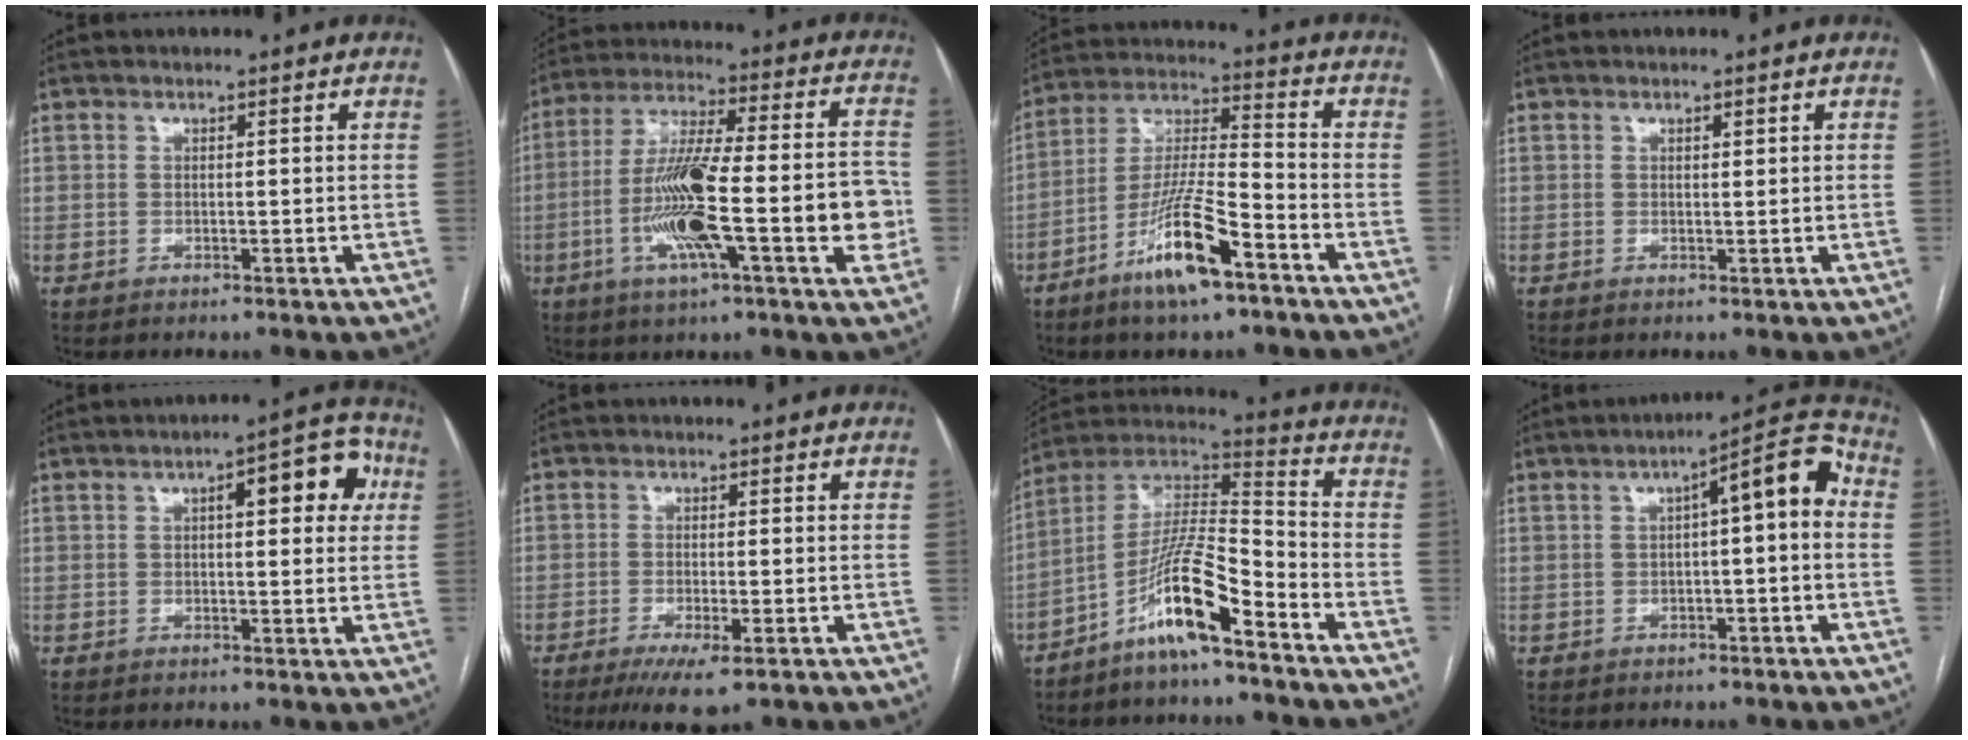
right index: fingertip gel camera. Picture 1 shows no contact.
{"total": 20.1, "force": [-4.5, 3.2, 19.3], "torque": [-0.303, 0.016, -0.067]}
{"total": 13.3, "force": [-7.5, 1.8, 10.8], "torque": [-0.214, -0.014, -0.138]}
{"total": 0.6, "force": [0.4, 0.2, 0.4], "torque": [-0.006, -0.002, 0.005]}
{"total": 8.8, "force": [2.6, 2.7, 7.9], "torque": [-0.097, 0.028, 0.026]}
{"total": 5.8, "force": [-3.3, 0.9, 4.6], "torque": [-0.080, -0.015, -0.052]}
{"total": 12.7, "force": [-7.9, 1.2, 9.8], "torque": [-0.193, 0.011, -0.151]}
{"total": 8.6, "force": [0.9, 1.7, 8.4], "torque": [-0.113, 0.037, 0.007]}